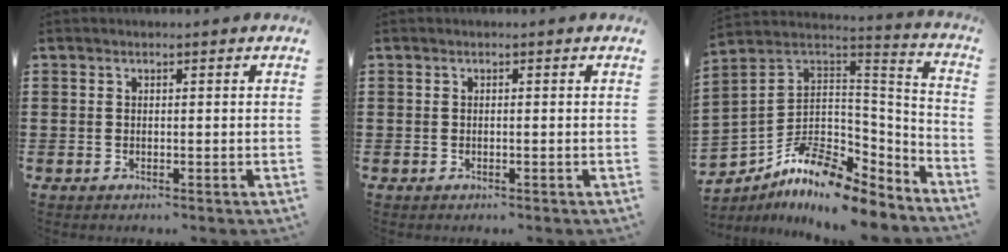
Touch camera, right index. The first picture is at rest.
{"total": 0.0}
{"total": 9.5, "force": [-7.2, 4.0, 4.8], "torque": [-0.101, 0.010, -0.138]}